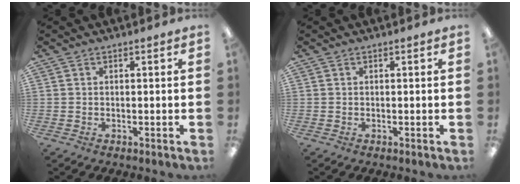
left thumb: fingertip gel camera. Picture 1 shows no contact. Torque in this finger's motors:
{"motor_torque": [-0.01, -0.01, 0.04, -0.04, 0.00]}